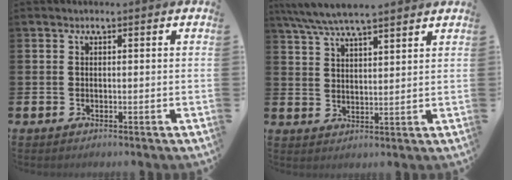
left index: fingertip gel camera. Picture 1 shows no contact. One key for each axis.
{"total": 6.4, "fx": 5.9, "fy": 0.6, "fz": 2.2, "tx": -0.062, "ty": -0.021, "tz": 0.107}